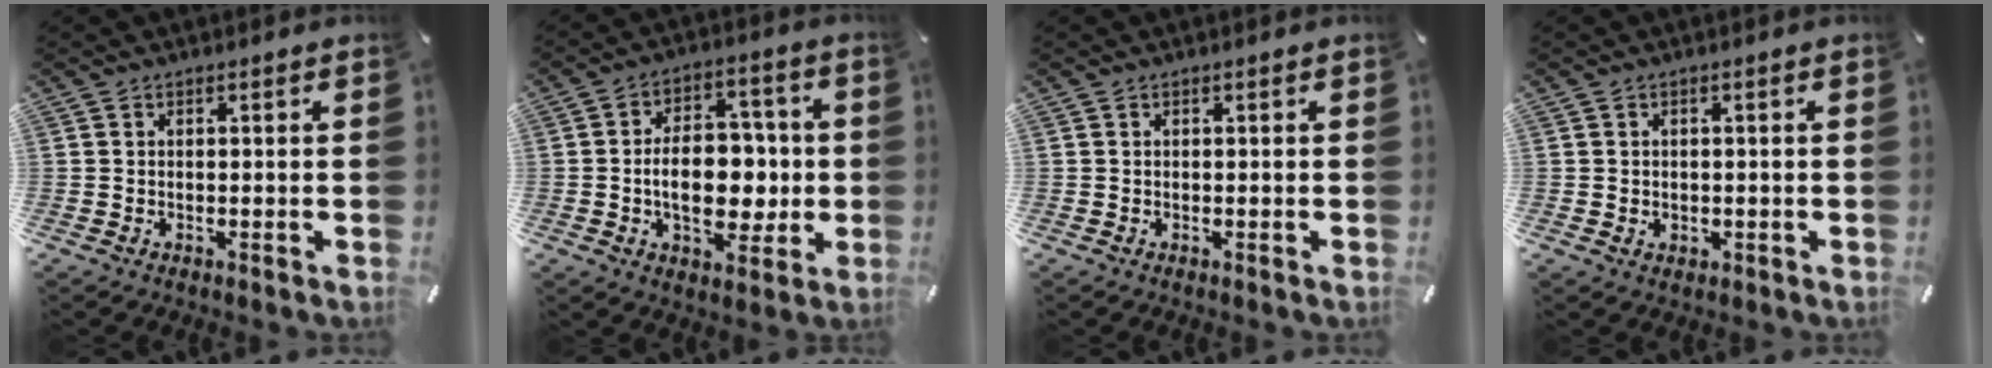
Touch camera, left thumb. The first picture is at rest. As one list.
[{"total": 14.0, "force": [-1.3, 9.1, 10.6], "torque": [-0.160, 0.008, -0.019]}, {"total": 0.0}, {"total": 1.3, "force": [0.0, 1.3, 0.3], "torque": [-0.007, 0.005, -0.002]}]